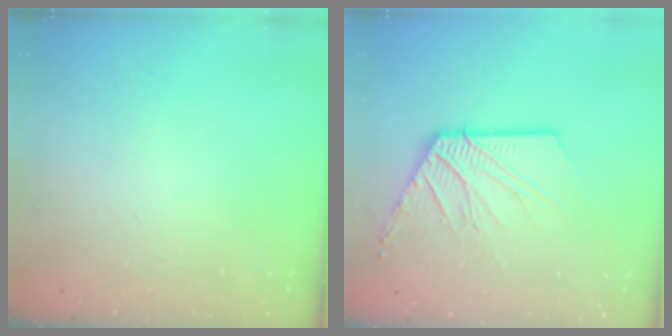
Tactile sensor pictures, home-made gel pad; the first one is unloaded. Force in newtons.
{"total": 11.3, "press": 11.3, "slide": 1.1}